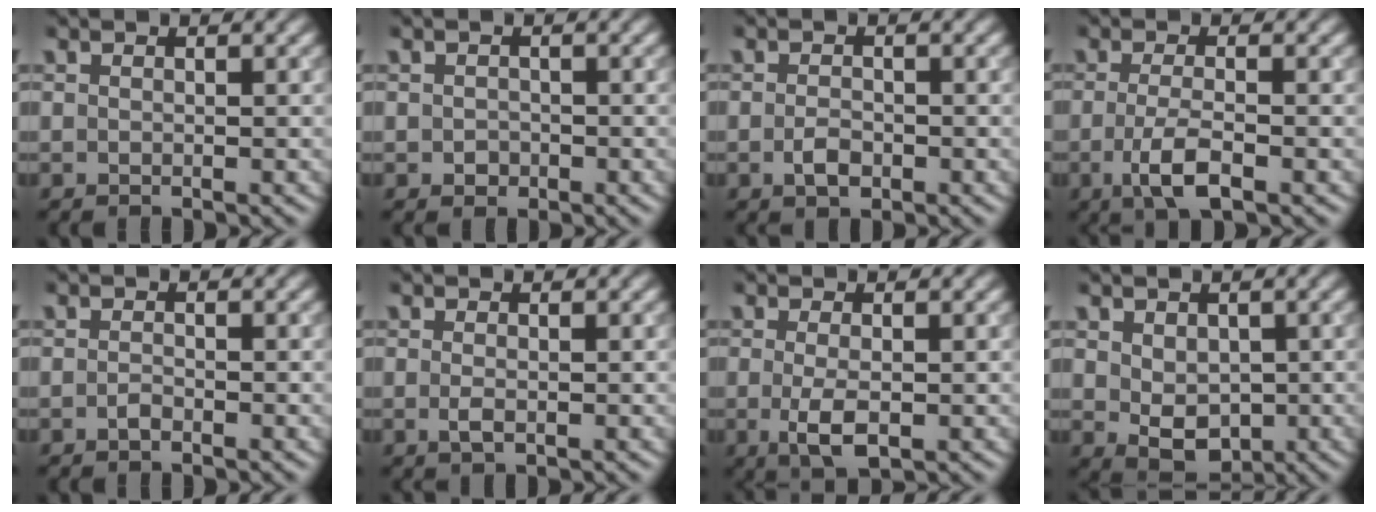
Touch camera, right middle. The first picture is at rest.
{"total": 1.0, "force": [-0.3, 0.9, 0.4], "torque": [-0.003, -0.004, -0.007]}
{"total": 1.7, "force": [-0.6, 0.9, 1.2], "torque": [-0.024, -0.001, -0.013]}
{"total": 3.4, "force": [-1.2, 1.0, 3.1], "torque": [-0.063, -0.004, -0.024]}
{"total": 0.7, "force": [-0.5, 0.3, 0.5], "torque": [-0.011, 0.001, -0.010]}
{"total": 1.2, "force": [-0.2, 0.5, 1.0], "torque": [-0.024, -0.004, -0.004]}
{"total": 3.0, "force": [-0.5, 1.1, 2.8], "torque": [-0.059, -0.010, -0.008]}
{"total": 3.8, "force": [0.0, 2.6, 2.8], "torque": [-0.053, -0.009, 0.008]}